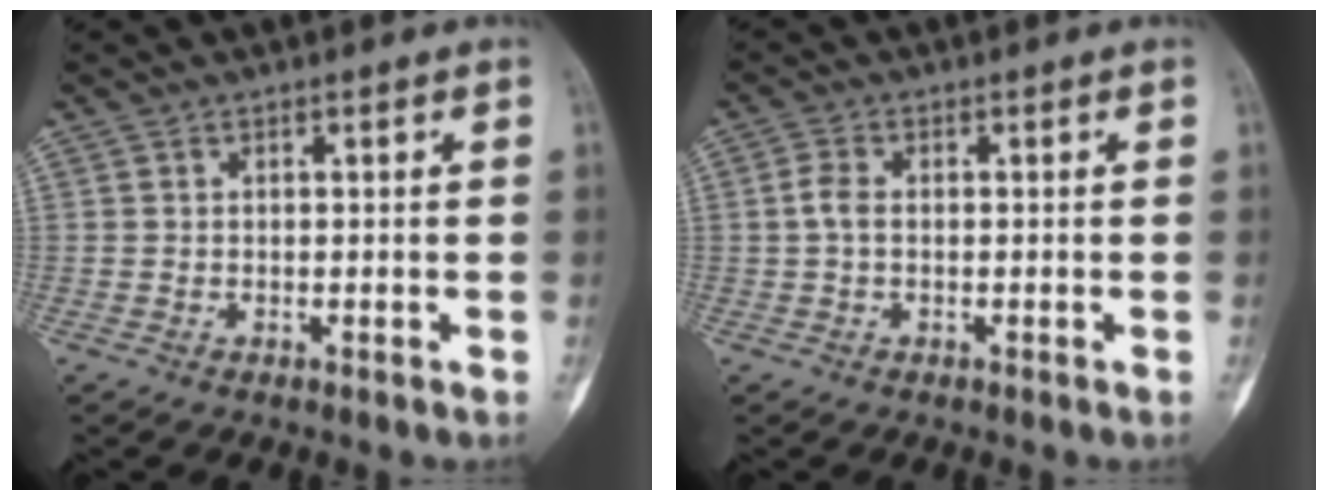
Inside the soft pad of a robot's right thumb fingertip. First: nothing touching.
{"total": 2.8, "force": [0.0, 1.7, 2.2], "torque": [-0.049, 0.008, -0.003]}